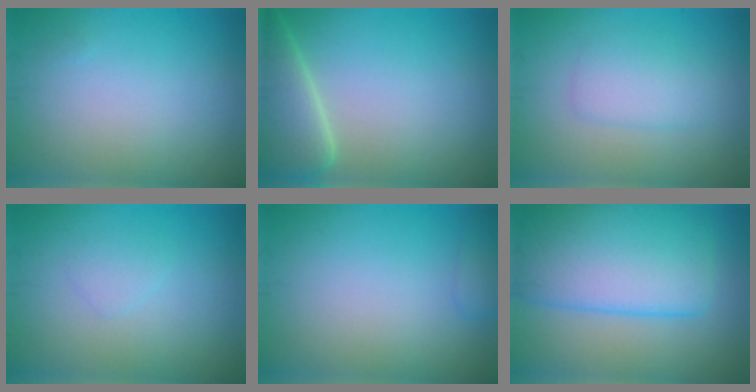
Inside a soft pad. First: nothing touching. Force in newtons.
{"total": 5.6, "press": 5.6, "slide": 0.5}
{"total": 2.3, "press": 2.3, "slide": 0.1}
{"total": 0.9, "press": 0.9, "slide": 0.1}
{"total": 1.1, "press": 1.1, "slide": 0.1}
{"total": 9.1, "press": 9.1, "slide": 0.5}